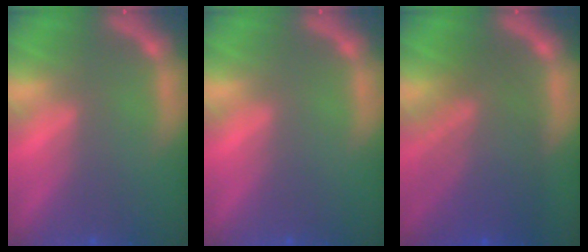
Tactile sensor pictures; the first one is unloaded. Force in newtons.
{"total": 0.0}
{"total": 8.5}